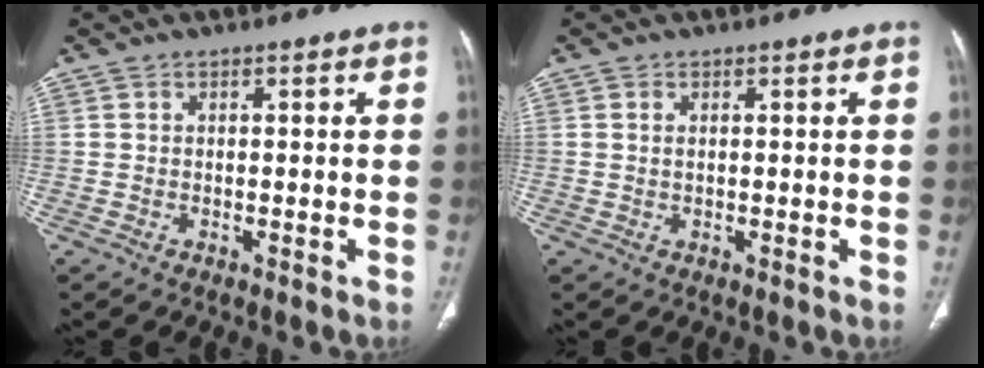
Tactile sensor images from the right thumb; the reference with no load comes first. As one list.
[{"total": 0.8, "force": [0.2, 0.4, 0.7], "torque": [-0.018, 0.002, 0.006]}]